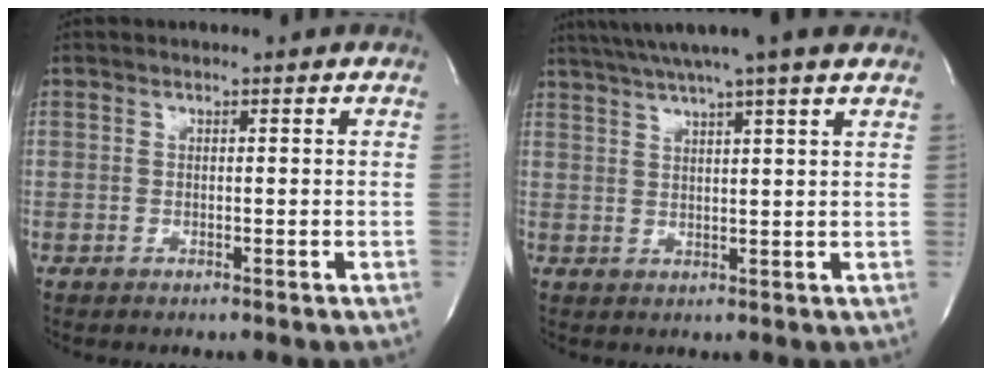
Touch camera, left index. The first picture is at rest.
{"total": 11.4, "force": [9.3, -0.8, 6.6], "torque": [-0.117, 0.027, 0.125]}